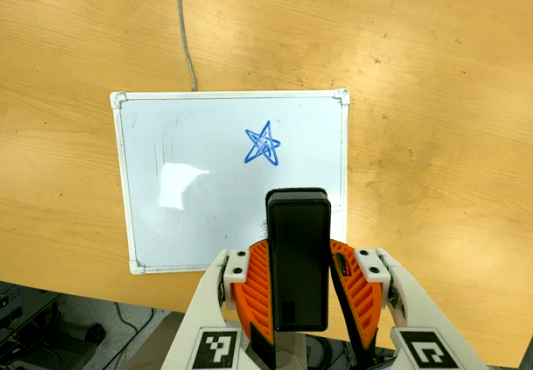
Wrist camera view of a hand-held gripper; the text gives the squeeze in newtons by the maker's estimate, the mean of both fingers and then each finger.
{"total": 4.4, "left": 3.5, "right": 5.2}